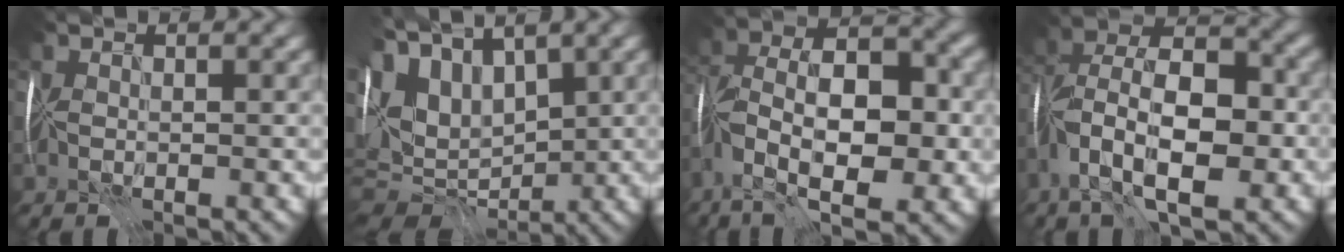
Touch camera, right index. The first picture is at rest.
{"total": 13.7, "force": [4.2, 7.7, 10.5], "torque": [-0.215, 0.036, 0.096]}
{"total": 9.9, "force": [-2.8, 5.1, 8.0], "torque": [-0.137, 0.019, -0.059]}
{"total": 10.8, "force": [-3.5, 5.5, 8.6], "torque": [-0.153, 0.012, -0.071]}